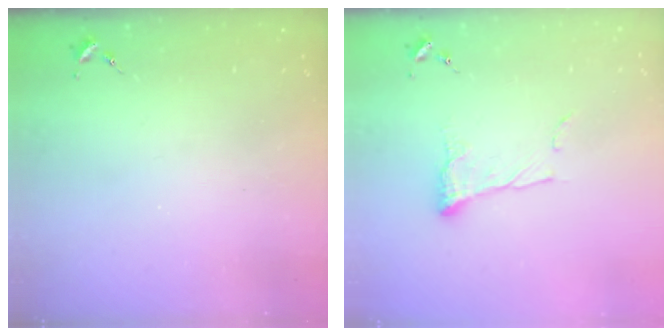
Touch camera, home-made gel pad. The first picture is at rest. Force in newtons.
{"total": 9.0, "press": 9.0, "slide": 0.3}